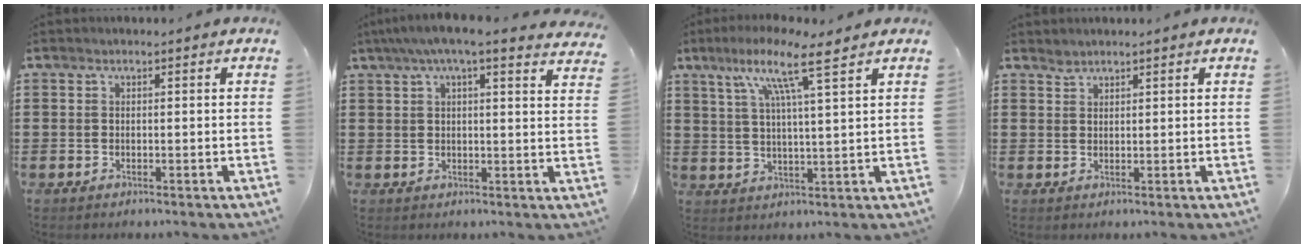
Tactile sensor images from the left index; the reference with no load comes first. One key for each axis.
{"total": 5.3, "fx": 4.3, "fy": 0.2, "fz": 3.2, "tx": -0.075, "ty": -0.010, "tz": 0.073}
{"total": 9.1, "fx": 5.9, "fy": 0.3, "fz": 7.0, "tx": -0.143, "ty": -0.010, "tz": 0.098}
{"total": 1.5, "fx": 1.4, "fy": 0.4, "fz": 0.1, "tx": -0.006, "ty": -0.001, "tz": 0.028}